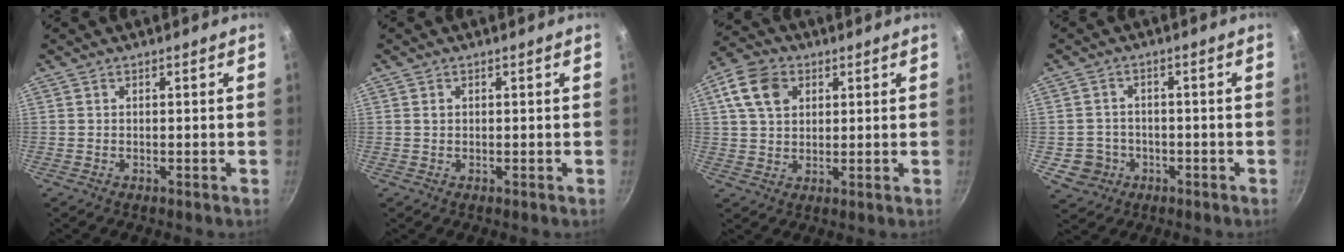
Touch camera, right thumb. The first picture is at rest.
{"total": 0.8, "force": [0.2, 0.7, 0.4], "torque": [-0.006, 0.002, 0.005]}
{"total": 9.3, "force": [3.2, 6.8, 5.5], "torque": [-0.087, 0.004, 0.052]}
{"total": 5.3, "force": [-1.6, 5.0, 1.2], "torque": [-0.002, 0.020, -0.015]}